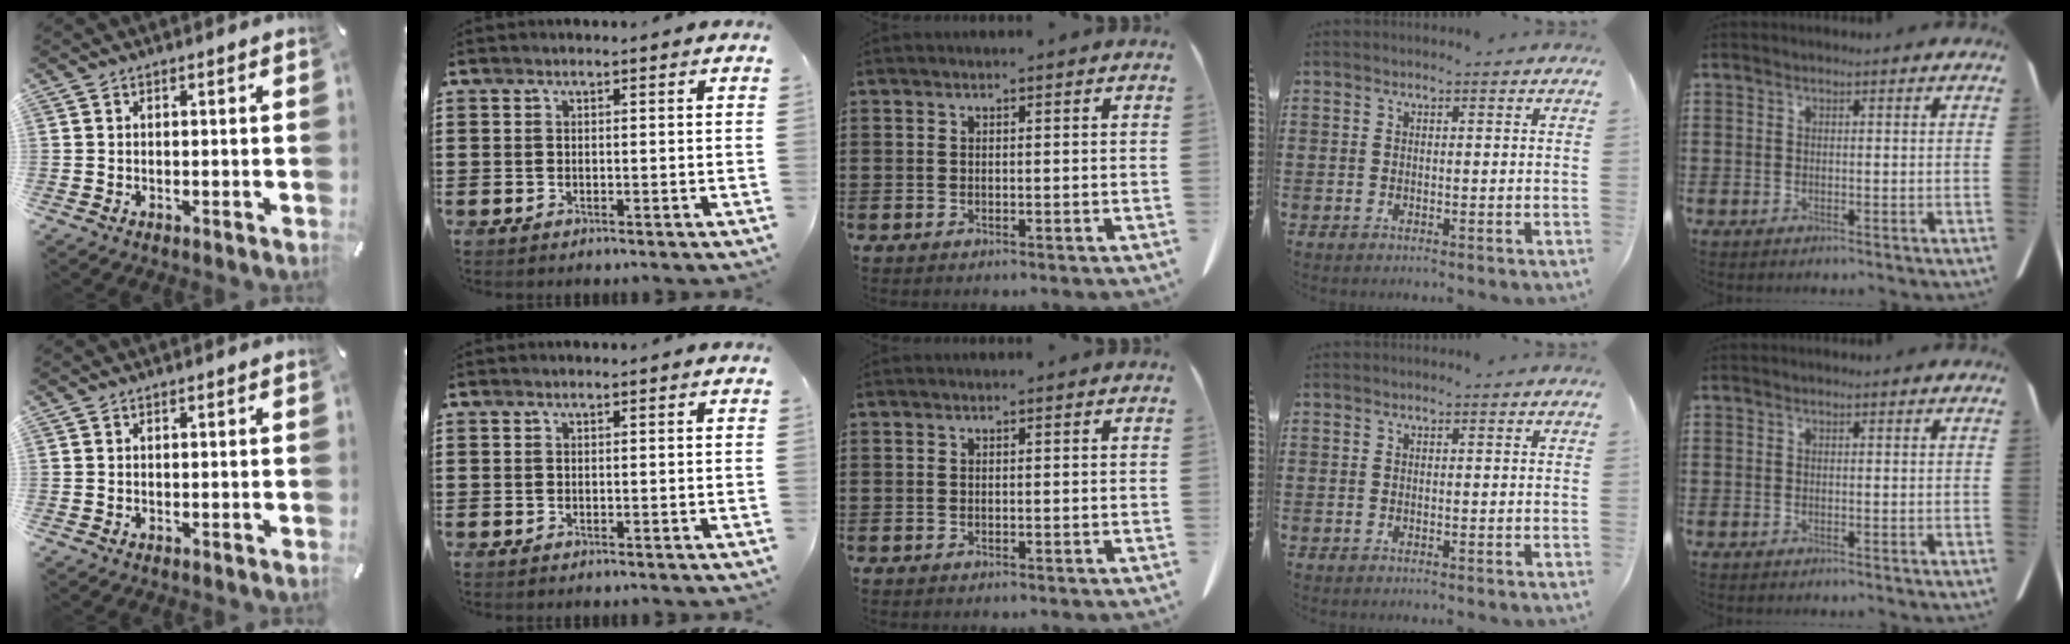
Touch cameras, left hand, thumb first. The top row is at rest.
{}